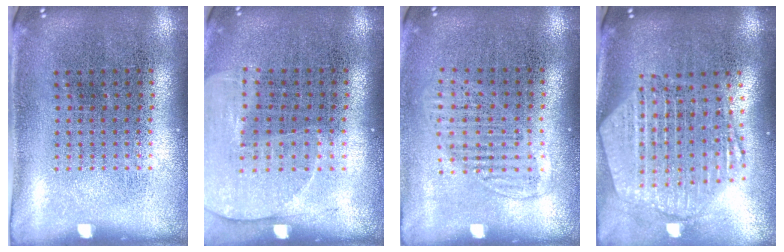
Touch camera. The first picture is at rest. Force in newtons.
{"total": 1.3, "press": 1.3, "slide": 0.4}
{"total": 1.3, "press": 1.1, "slide": 0.7}
{"total": 2.7, "press": 2.2, "slide": 1.5}